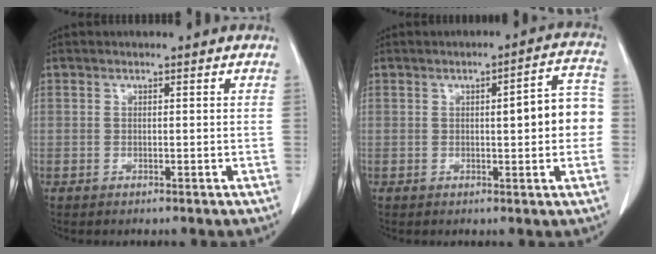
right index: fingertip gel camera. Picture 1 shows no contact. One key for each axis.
{"total": 7.6, "fx": 0.0, "fy": 1.6, "fz": 7.5, "tx": -0.092, "ty": 0.025, "tz": -0.001}